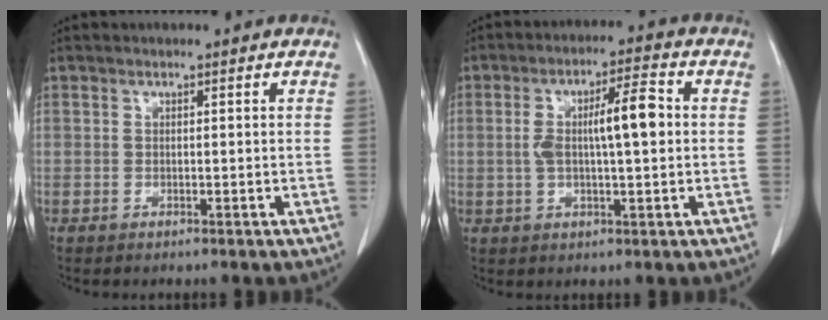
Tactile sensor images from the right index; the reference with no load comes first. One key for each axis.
{"total": 8.2, "fx": 0.5, "fy": 1.6, "fz": 8.1, "tx": -0.146, "ty": 0.019, "tz": 0.008}